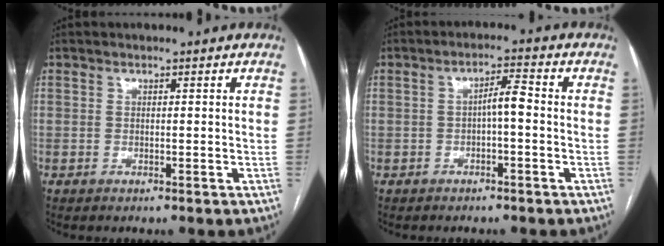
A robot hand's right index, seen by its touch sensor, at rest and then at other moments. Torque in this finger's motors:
{"motor_torque": [0.57, -0.27, 0.28, 0.07]}